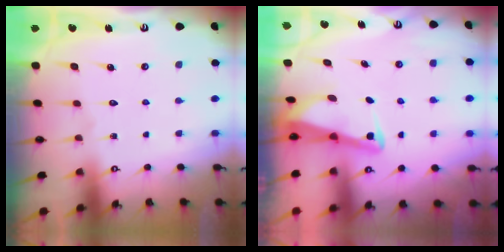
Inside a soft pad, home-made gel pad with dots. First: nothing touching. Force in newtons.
{"total": 2.9, "press": 2.9, "slide": 0.3}